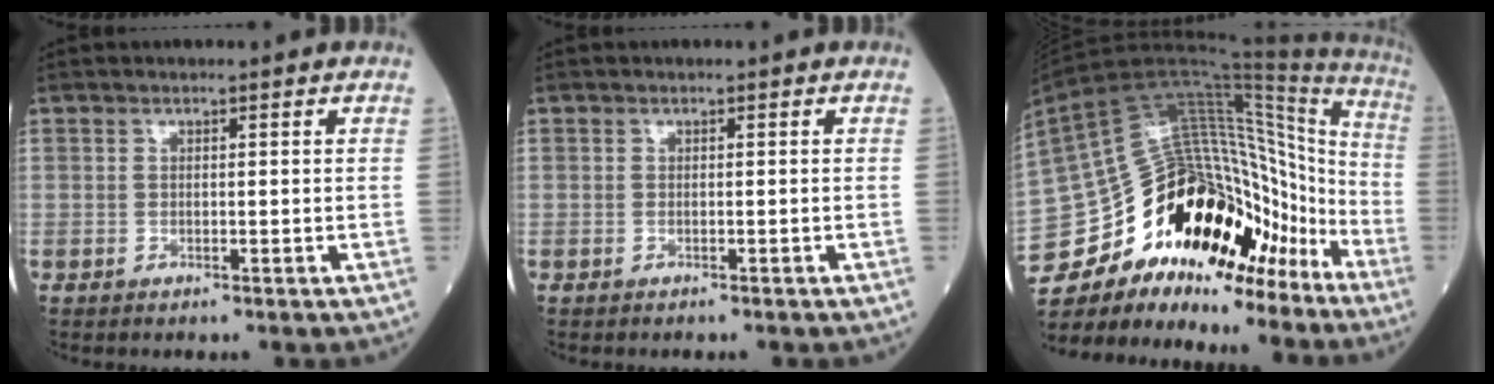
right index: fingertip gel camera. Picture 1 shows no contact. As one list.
[{"total": 0.6, "force": [-0.6, 0.0, 0.2], "torque": [-0.002, -0.001, -0.008]}, {"total": 31.6, "force": [-19.9, 13.6, 20.4], "torque": [-0.384, 0.029, -0.315]}]